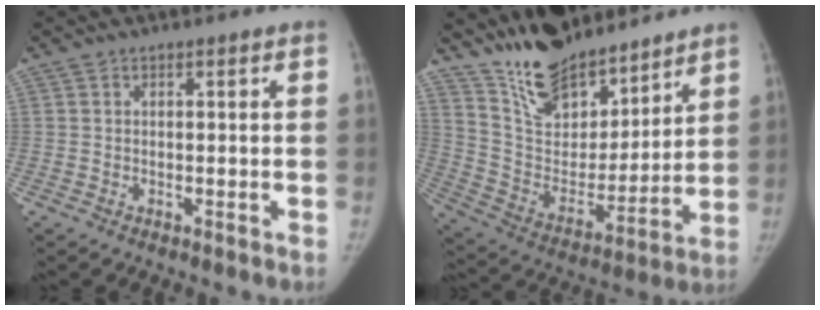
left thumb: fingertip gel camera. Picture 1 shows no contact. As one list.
[{"total": 19.4, "force": [15.5, 8.5, 8.0], "torque": [-0.090, -0.097, 0.274]}]